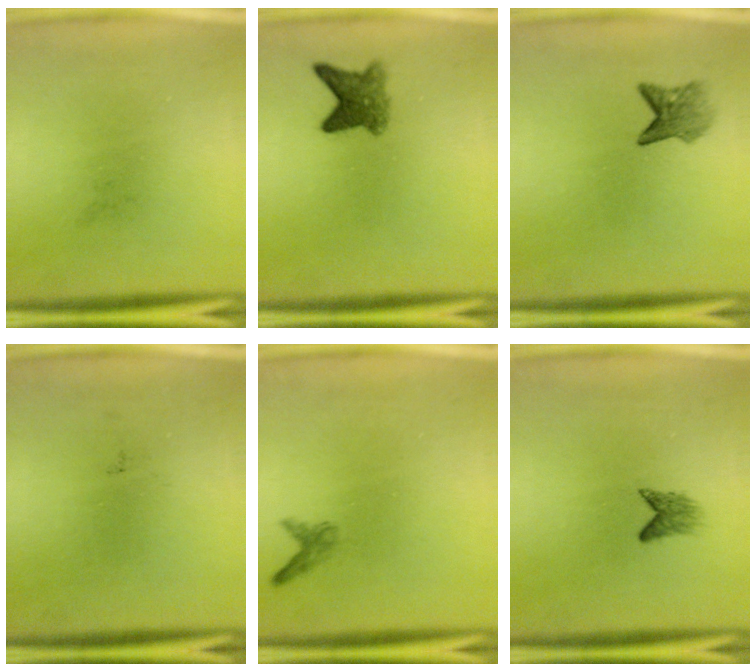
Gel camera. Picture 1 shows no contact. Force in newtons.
{"total": 4.1}
{"total": 2.9}
{"total": 0.0}
{"total": 1.1}
{"total": 1.9}